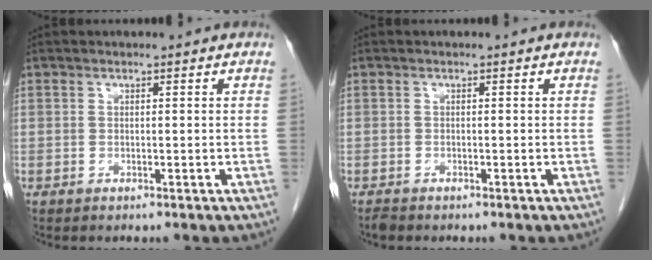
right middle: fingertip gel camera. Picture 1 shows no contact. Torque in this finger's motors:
{"motor_torque": [-0.06, -0.05, 0.01, -0.01]}